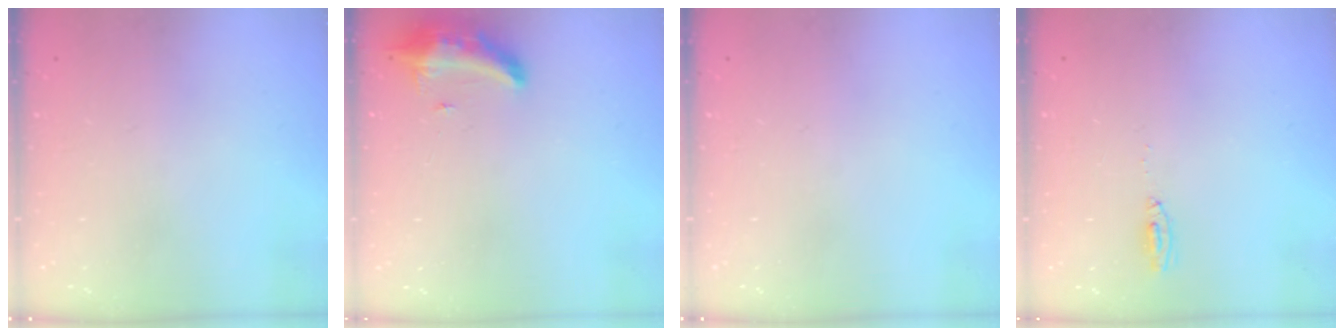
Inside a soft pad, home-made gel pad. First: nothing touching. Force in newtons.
{"total": 8.2, "press": 8.1, "slide": 1.6}
{"total": 0.0}
{"total": 4.8, "press": 2.7, "slide": 4.0}